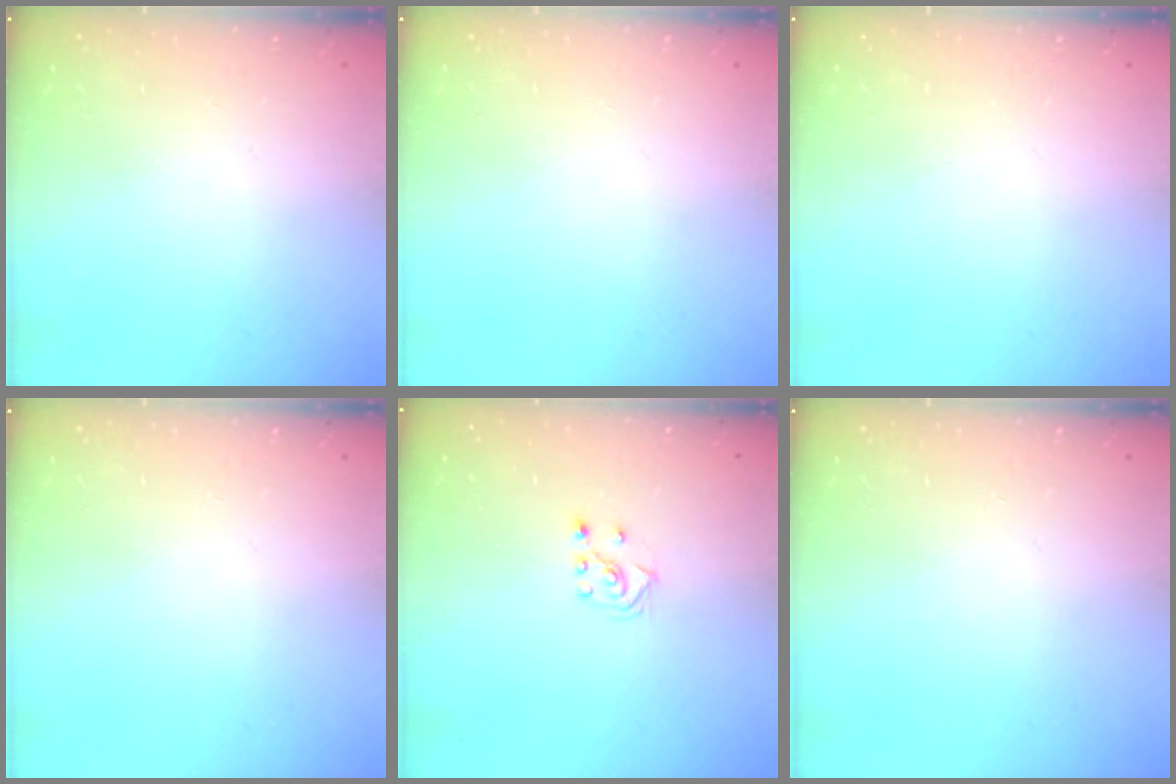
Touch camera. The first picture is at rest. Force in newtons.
{"total": 0.0}
{"total": 0.0}
{"total": 0.0}
{"total": 3.5, "press": 3.4, "slide": 0.9}
{"total": 0.0}